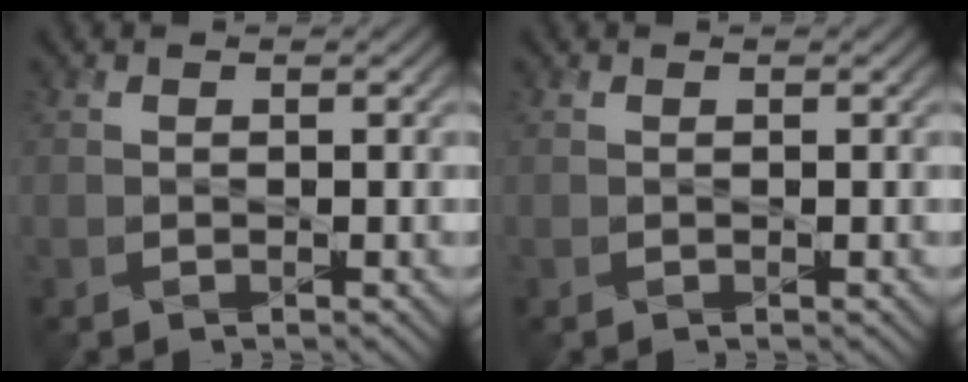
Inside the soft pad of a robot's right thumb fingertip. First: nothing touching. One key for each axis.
{"total": 0.0}